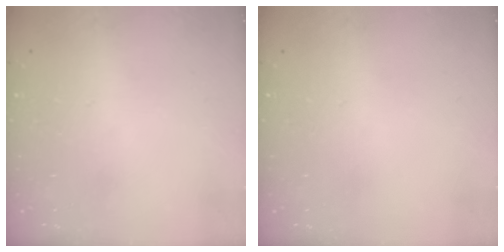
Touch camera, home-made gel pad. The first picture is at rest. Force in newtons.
{"total": 0.0}